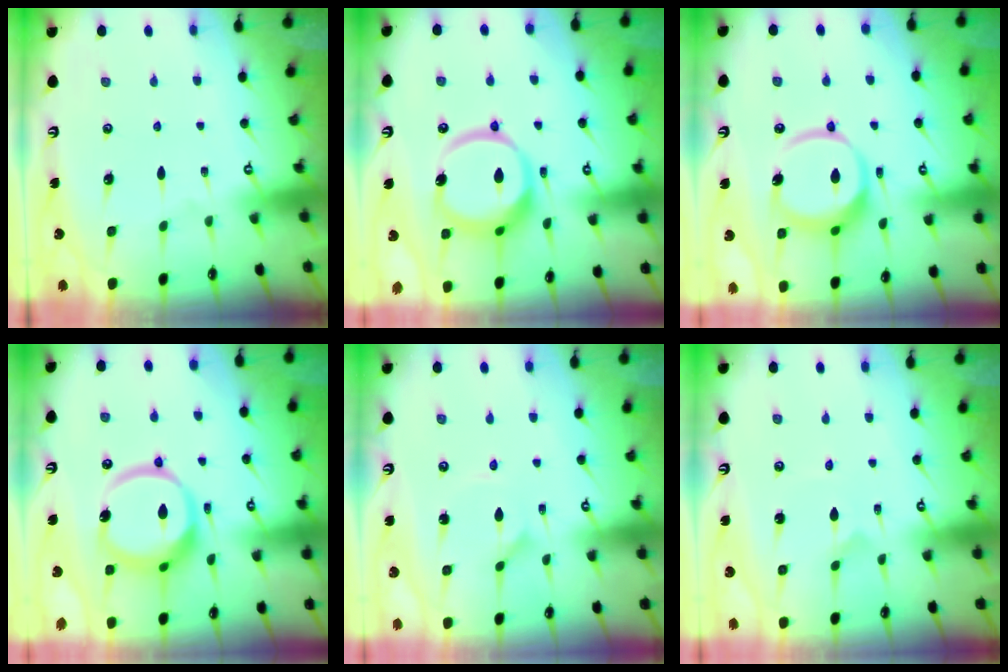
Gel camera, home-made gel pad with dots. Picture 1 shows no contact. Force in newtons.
{"total": 14.2, "press": 14.0, "slide": 2.3}
{"total": 12.3, "press": 12.2, "slide": 1.5}
{"total": 14.2, "press": 14.0, "slide": 2.3}
{"total": 1.2, "press": 1.1, "slide": 0.2}
{"total": 1.0, "press": 1.0, "slide": 0.0}